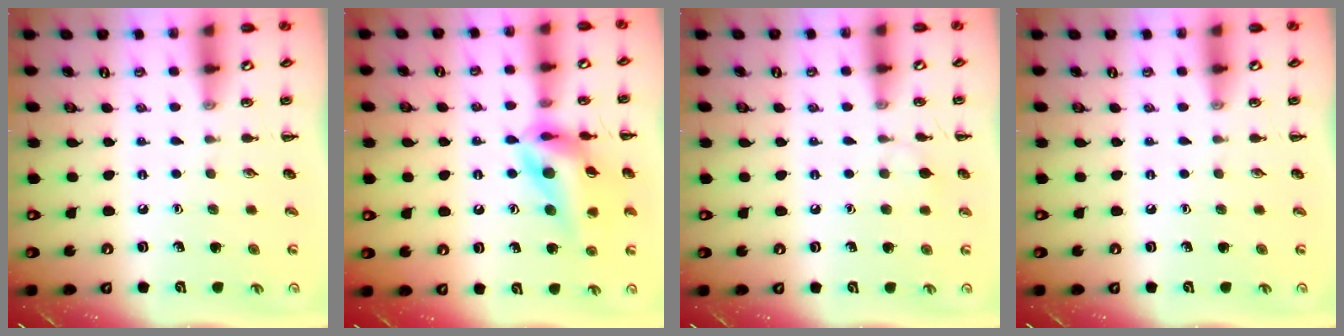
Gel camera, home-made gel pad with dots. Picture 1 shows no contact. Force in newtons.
{"total": 15.1, "press": 14.7, "slide": 3.7}
{"total": 5.4, "press": 5.1, "slide": 1.8}
{"total": 0.0}